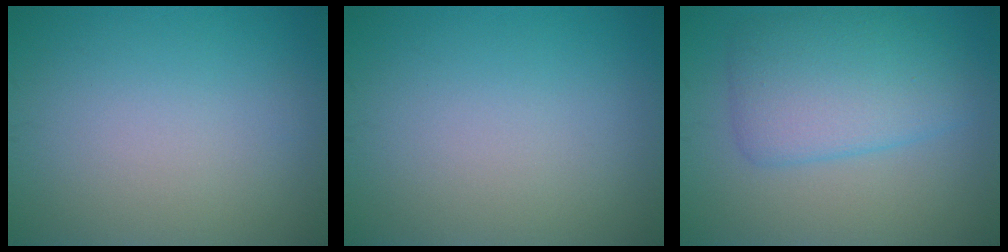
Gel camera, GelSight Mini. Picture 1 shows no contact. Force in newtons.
{"total": 0.0}
{"total": 5.7, "press": 5.6, "slide": 0.2}